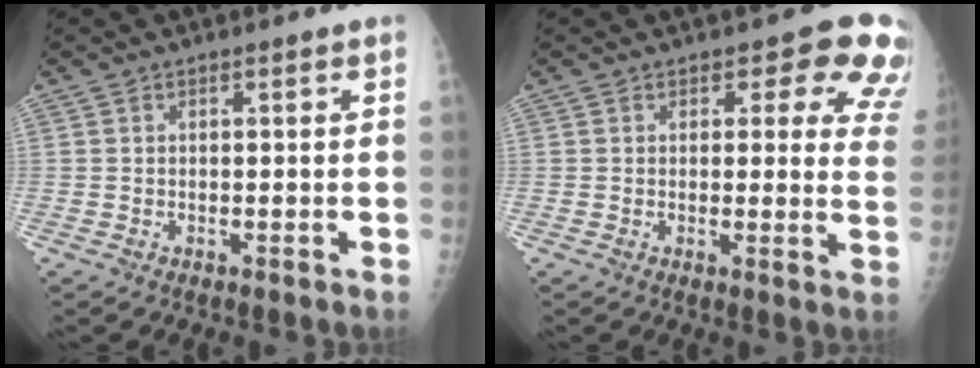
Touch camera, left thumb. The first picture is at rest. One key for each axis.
{"total": 11.0, "fx": 6.7, "fy": 5.6, "fz": 6.6, "tx": -0.018, "ty": -0.028, "tz": 0.051}